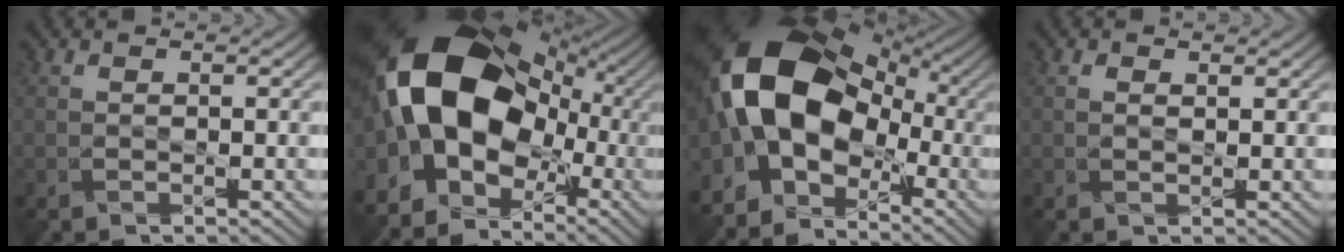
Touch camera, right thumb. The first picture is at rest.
{"total": 20.5, "force": [0.6, 14.7, 14.2], "torque": [-0.285, -0.002, 0.022]}
{"total": 18.8, "force": [-0.6, 12.7, 13.9], "torque": [-0.279, -0.005, -0.001]}
{"total": 0.8, "force": [0.6, 0.2, 0.6], "torque": [-0.015, 0.000, 0.014]}